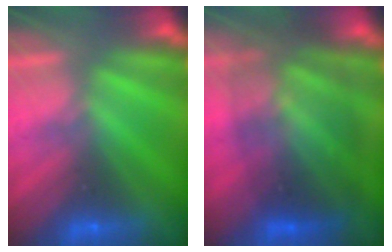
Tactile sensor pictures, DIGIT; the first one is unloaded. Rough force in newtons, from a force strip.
{"total": 7.8}